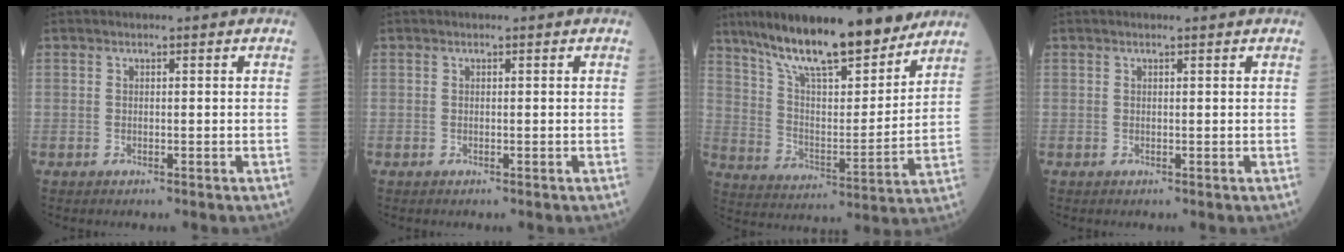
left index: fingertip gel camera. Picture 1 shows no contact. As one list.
[{"total": 0.0}, {"total": 20.5, "force": [16.2, 4.0, 11.9], "torque": [-0.200, 0.006, 0.271]}, {"total": 0.5, "force": [0.5, 0.0, 0.2], "torque": [-0.010, 0.003, 0.008]}]